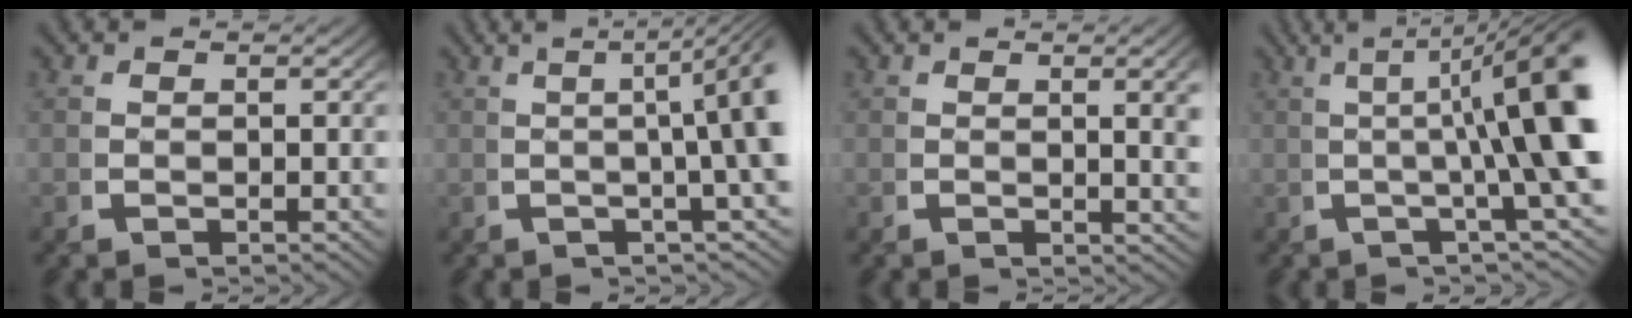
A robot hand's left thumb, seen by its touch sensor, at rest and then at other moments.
{"total": 9.9, "force": [1.9, 4.0, 8.8], "torque": [-0.100, 0.033, 0.007]}
{"total": 2.8, "force": [0.7, 0.5, 2.7], "torque": [-0.034, -0.003, 0.011]}
{"total": 11.9, "force": [1.8, 4.6, 10.8], "torque": [-0.137, 0.004, 0.015]}